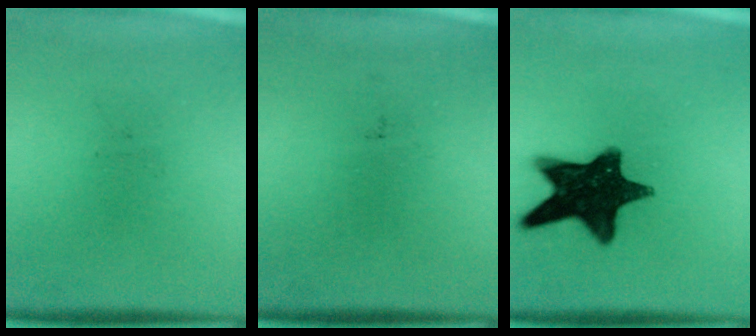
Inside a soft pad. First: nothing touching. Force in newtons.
{"total": 0.0}
{"total": 15.3}